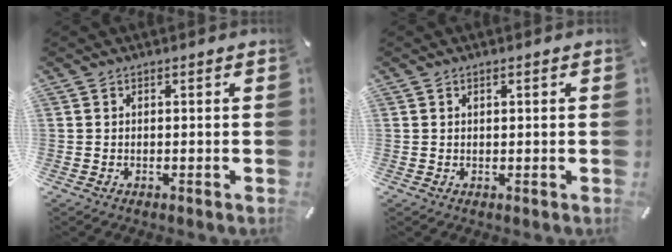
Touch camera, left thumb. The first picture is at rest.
{"total": 0.7, "force": [0.3, 0.3, 0.5], "torque": [-0.010, 0.002, 0.005]}